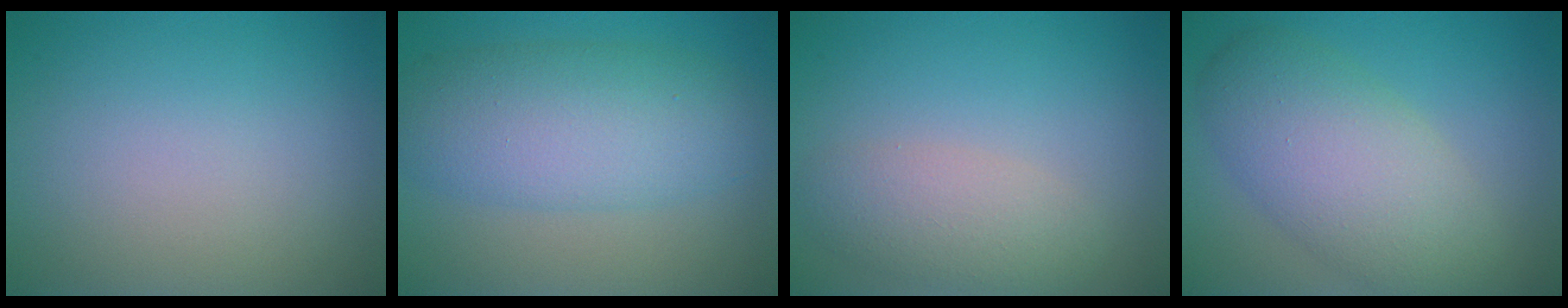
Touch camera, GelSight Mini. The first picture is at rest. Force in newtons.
{"total": 6.9, "press": 6.9, "slide": 0.0}
{"total": 3.3, "press": 3.2, "slide": 0.0}
{"total": 7.1, "press": 7.1, "slide": 0.6}